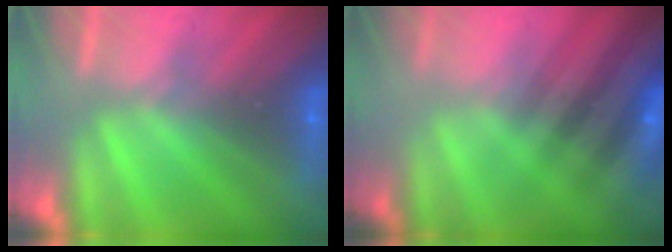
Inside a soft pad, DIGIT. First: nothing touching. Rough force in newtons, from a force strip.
{"total": 3.0}